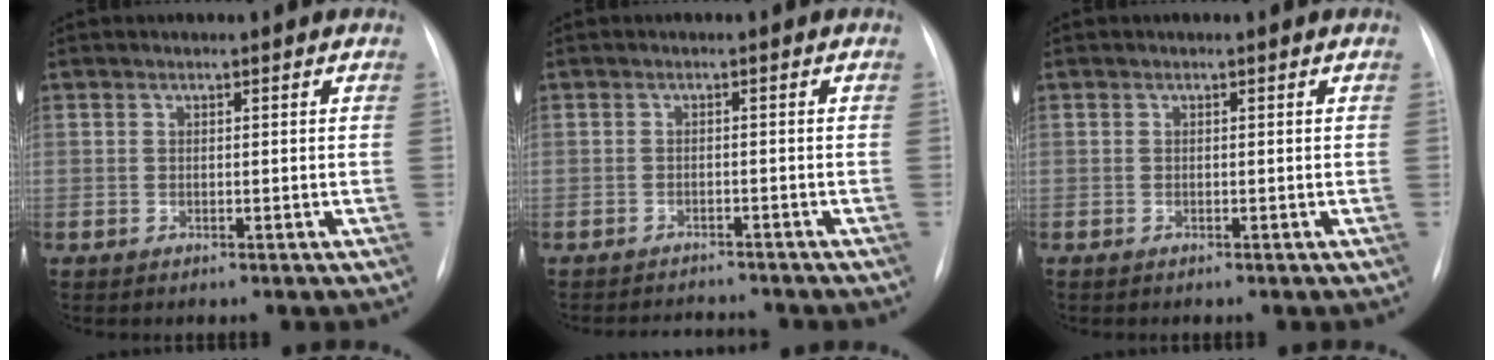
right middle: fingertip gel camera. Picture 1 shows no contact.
{"total": 4.4, "force": [-4.3, 0.4, 0.5], "torque": [-0.003, -0.005, -0.061]}
{"total": 0.0}